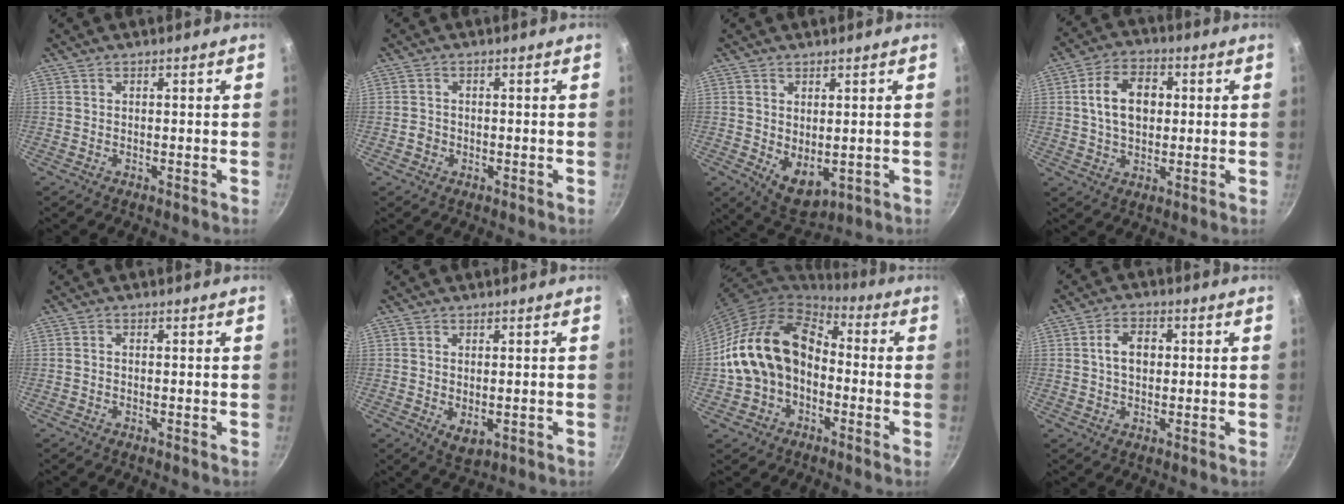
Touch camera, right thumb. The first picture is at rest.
{"total": 1.9, "force": [-0.6, 1.7, 0.6], "torque": [-0.004, 0.008, -0.009]}
{"total": 6.5, "force": [0.2, 4.1, 5.1], "torque": [-0.067, -0.022, 0.019]}
{"total": 10.6, "force": [1.5, 7.3, 7.6], "torque": [-0.108, 0.014, 0.018]}
{"total": 0.8, "force": [-0.2, 0.6, 0.5], "torque": [-0.010, 0.005, -0.003]}
{"total": 3.9, "force": [-0.2, 2.4, 3.1], "torque": [-0.048, -0.014, 0.002]}
{"total": 17.0, "force": [-1.7, 12.8, 11.2], "torque": [-0.175, 0.054, -0.037]}
{"total": 5.9, "force": [0.7, 4.1, 4.2], "torque": [-0.054, 0.009, 0.008]}